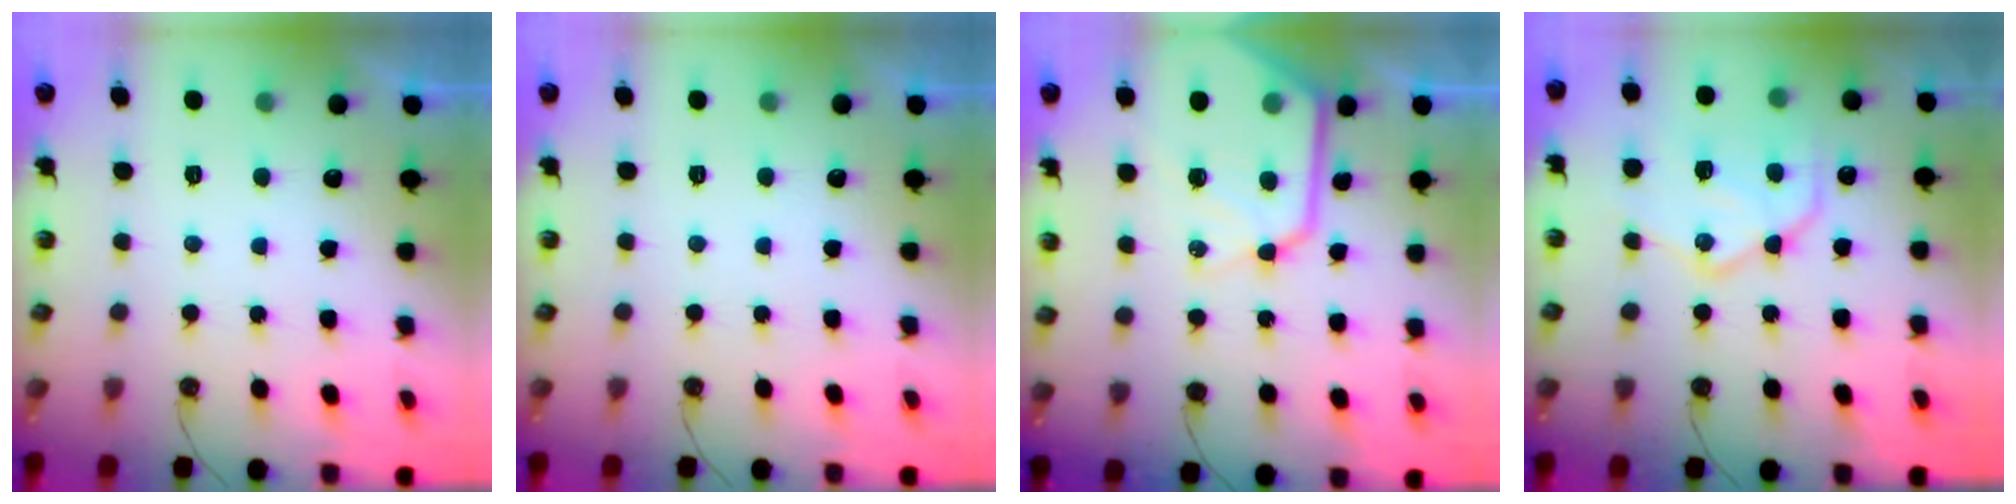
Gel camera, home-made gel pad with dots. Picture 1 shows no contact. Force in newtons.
{"total": 0.0}
{"total": 16.3, "press": 16.2, "slide": 1.5}
{"total": 18.6, "press": 18.5, "slide": 1.7}